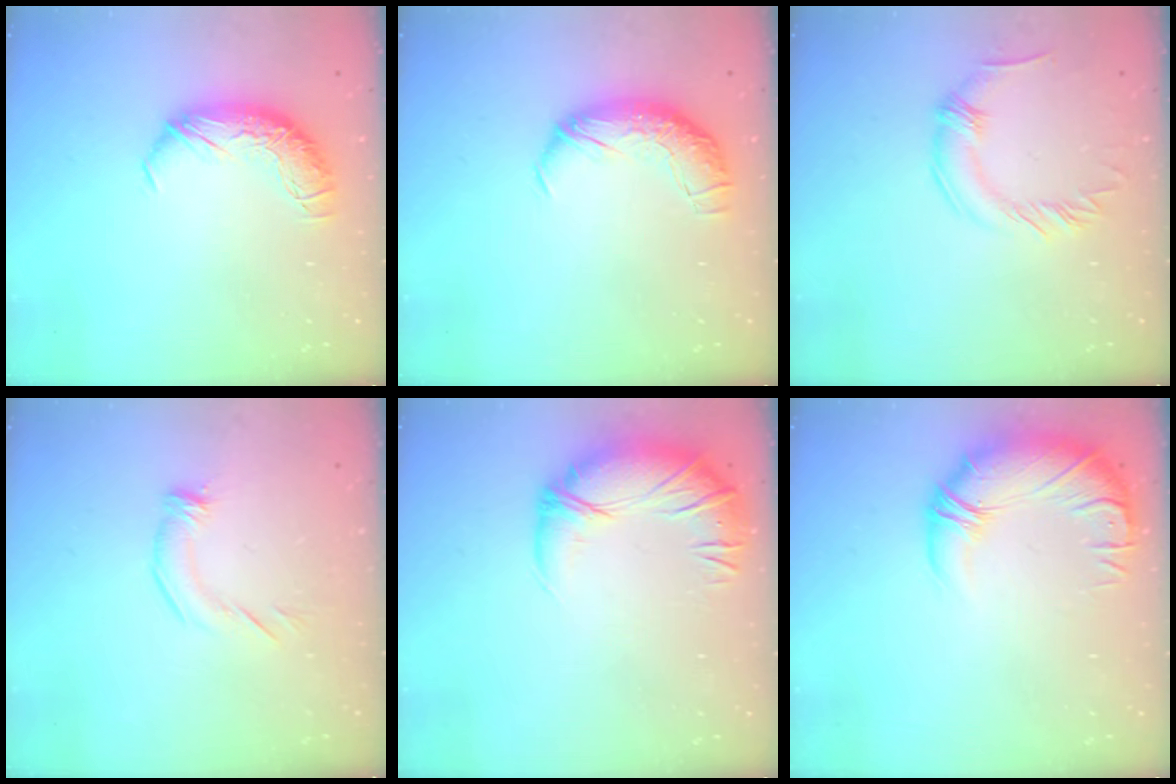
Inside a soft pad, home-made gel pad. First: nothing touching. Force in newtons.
{"total": 2.3, "press": 0.9, "slide": 2.2}
{"total": 0.0}
{"total": 2.8, "press": 2.7, "slide": 0.8}
{"total": 2.8, "press": 1.3, "slide": 2.5}
{"total": 4.2, "press": 2.2, "slide": 3.6}